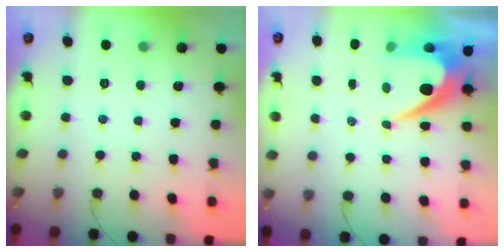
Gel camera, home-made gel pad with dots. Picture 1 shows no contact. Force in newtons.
{"total": 9.9, "press": 9.8, "slide": 1.0}